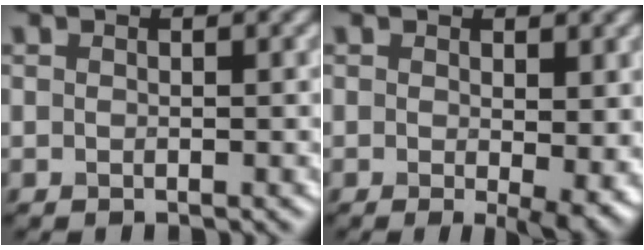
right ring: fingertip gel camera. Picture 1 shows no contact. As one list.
[{"total": 3.4, "force": [-0.3, 0.9, 3.3], "torque": [-0.041, -0.012, -0.003]}]